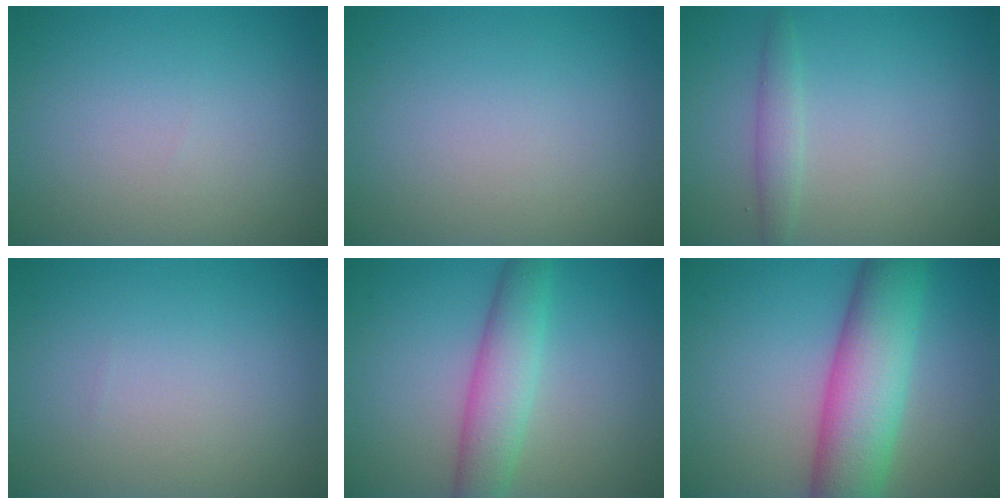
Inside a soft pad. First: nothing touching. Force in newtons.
{"total": 0.0}
{"total": 1.7, "press": 1.7, "slide": 0.1}
{"total": 0.0}
{"total": 4.6, "press": 4.6, "slide": 0.2}
{"total": 8.9, "press": 8.9, "slide": 0.2}